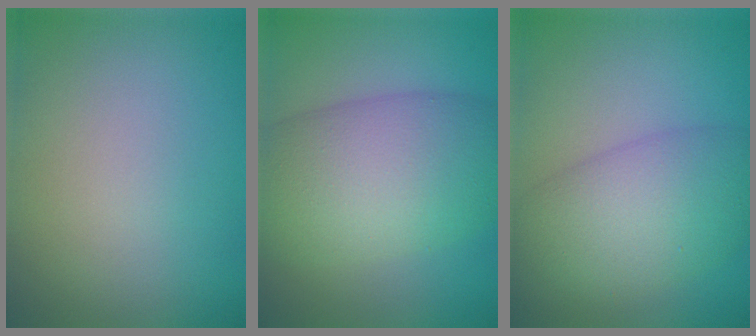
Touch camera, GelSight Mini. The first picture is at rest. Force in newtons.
{"total": 10.2, "press": 10.2, "slide": 0.4}
{"total": 7.4, "press": 7.4, "slide": 0.3}